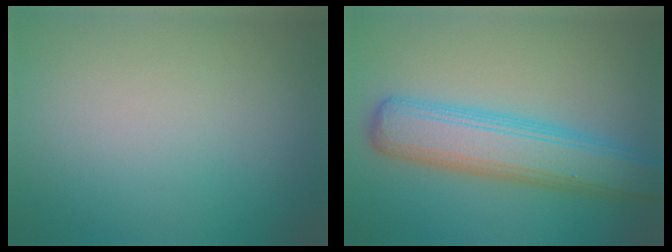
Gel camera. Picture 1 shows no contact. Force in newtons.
{"total": 7.0, "press": 7.0, "slide": 0.1}